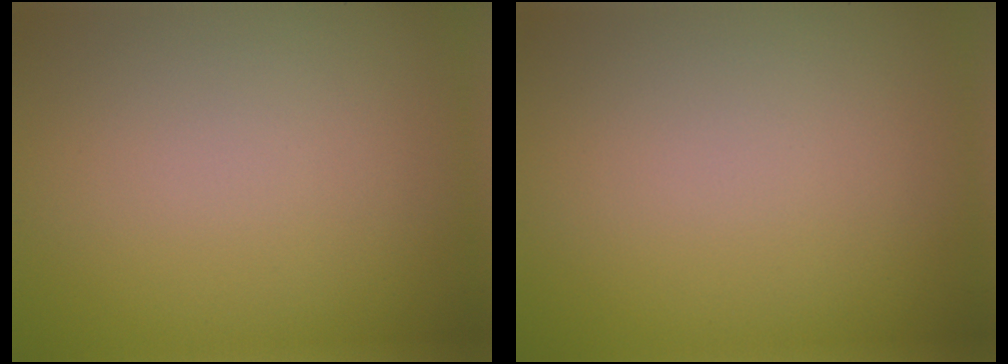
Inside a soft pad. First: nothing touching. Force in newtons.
{"total": 0.0}